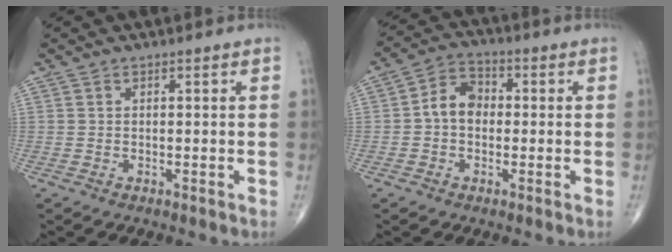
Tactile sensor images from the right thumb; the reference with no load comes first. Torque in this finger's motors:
{"motor_torque": [1.09, 0.91, 0.70, -0.04, 0.03]}